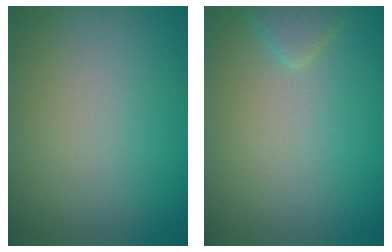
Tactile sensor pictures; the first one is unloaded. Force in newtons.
{"total": 1.7, "press": 1.7, "slide": 0.1}